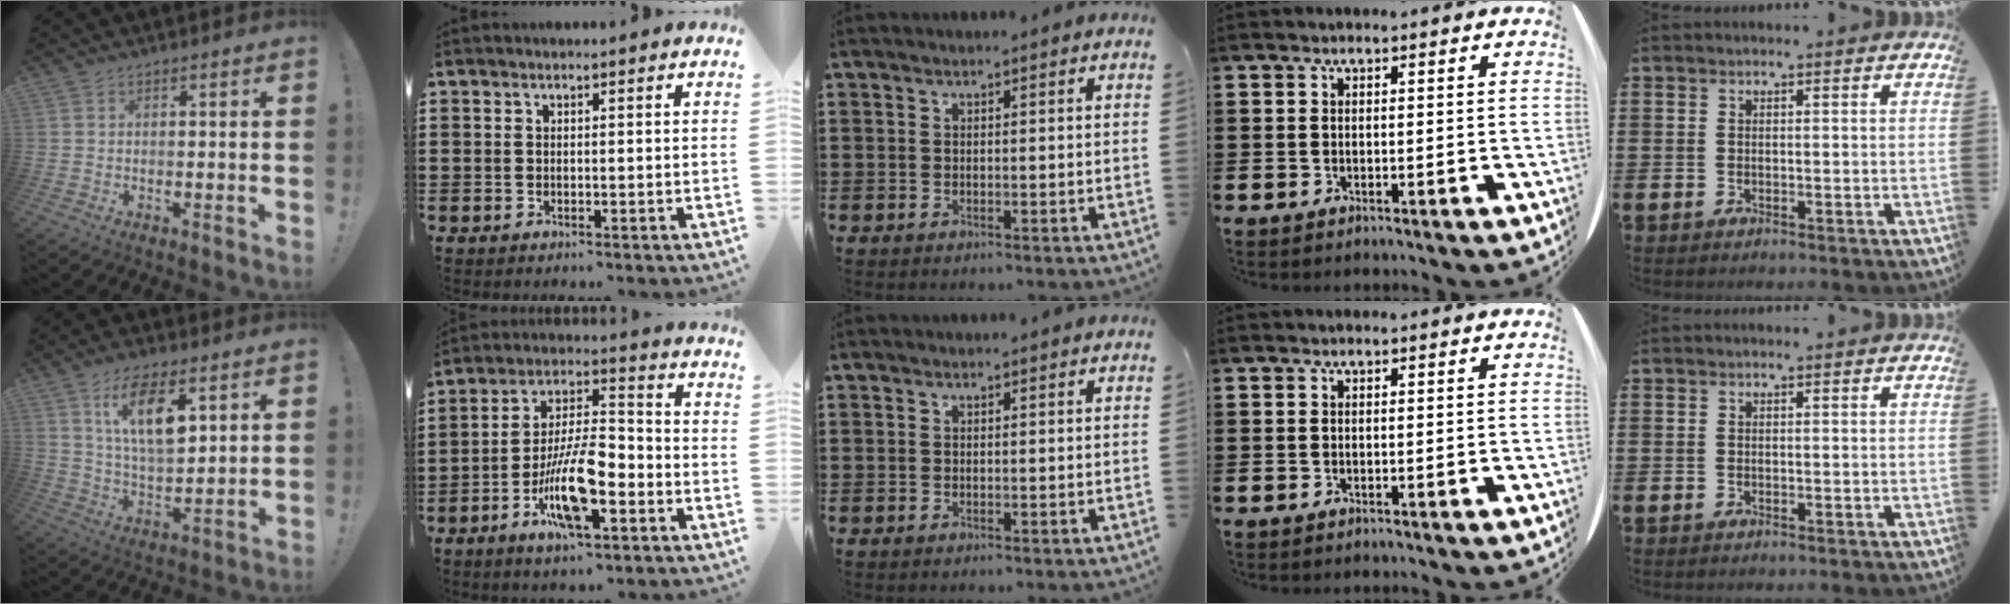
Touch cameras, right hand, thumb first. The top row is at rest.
{"thumb": {"total": 13.4, "force": [6.0, 5.5, 10.6], "torque": [-0.191, -0.015, 0.105]}, "index": {"total": 12.4, "force": [-5.4, 4.1, 10.4], "torque": [-0.210, 0.004, -0.097]}}